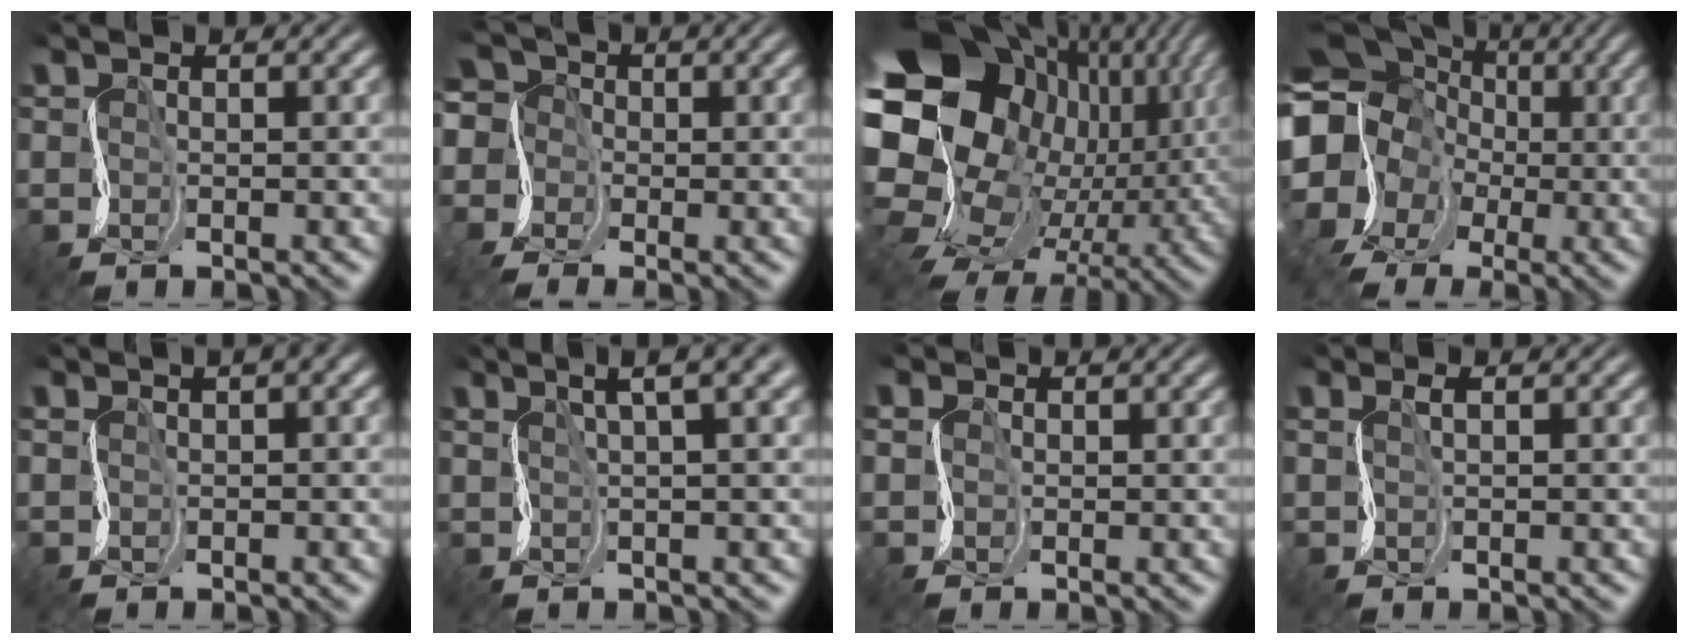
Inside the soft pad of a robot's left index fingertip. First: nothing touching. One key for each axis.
{"total": 6.3, "fx": -2.7, "fy": 4.9, "fz": 3.1, "tx": -0.063, "ty": 0.003, "tz": -0.052}
{"total": 21.1, "fx": 4.2, "fy": 16.8, "fz": 12.1, "tx": -0.248, "ty": -0.003, "tz": 0.073}
{"total": 14.7, "fx": -0.1, "fy": 13.6, "fz": 5.6, "tx": -0.142, "ty": 0.010, "tz": -0.040}
{"total": 1.4, "fx": 0.4, "fy": 0.5, "fz": 1.2, "tx": -0.017, "ty": 0.007, "tz": 0.003}
{"total": 5.1, "fx": 2.6, "fy": 1.1, "fz": 4.2, "tx": -0.040, "ty": 0.015, "tz": 0.039}
{"total": 1.5, "fx": 0.7, "fy": 1.3, "fz": 0.1, "tx": 0.003, "ty": 0.006, "tz": 0.004}
{"total": 0.8, "fx": 0.8, "fy": 0.0, "fz": 0.2, "tx": -0.003, "ty": 0.004, "tz": 0.015}